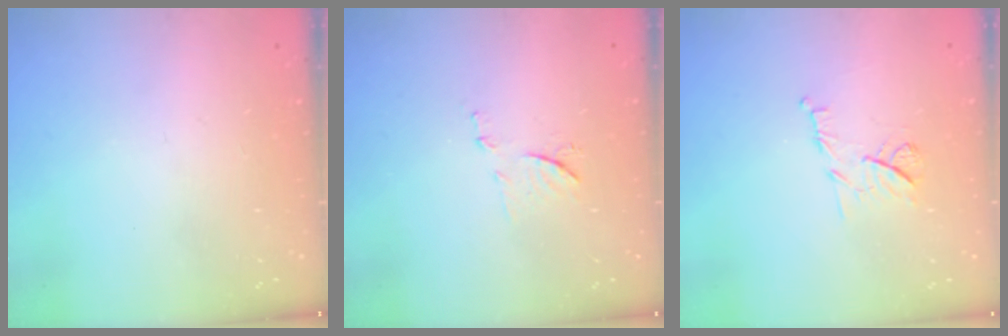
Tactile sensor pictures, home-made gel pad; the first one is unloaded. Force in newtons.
{"total": 7.2, "press": 7.1, "slide": 0.5}
{"total": 7.1, "press": 7.0, "slide": 1.0}